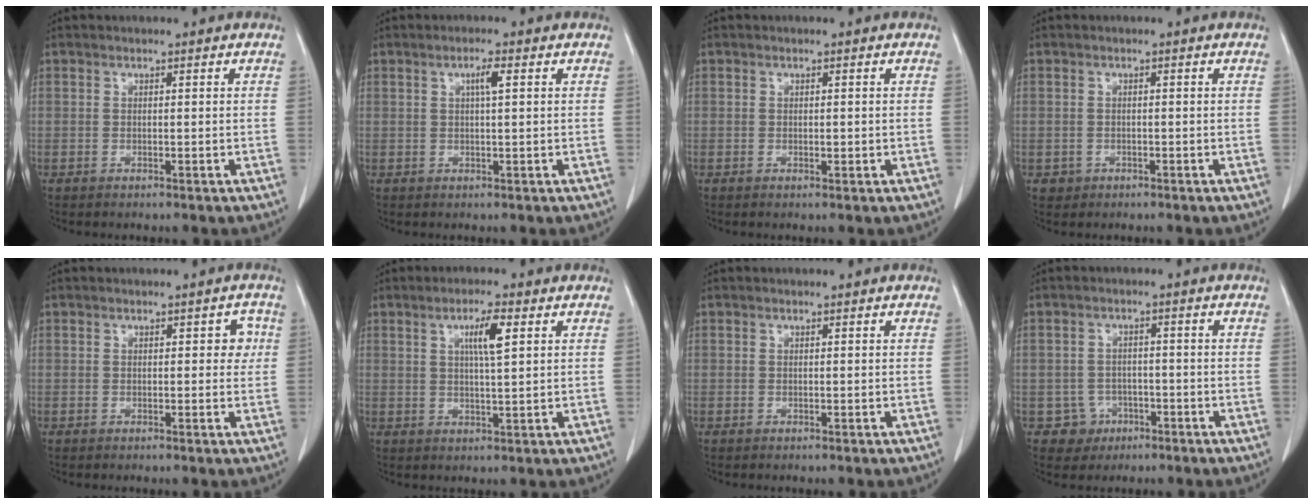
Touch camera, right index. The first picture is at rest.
{"total": 2.2, "force": [0.7, 0.0, 2.1], "torque": [-0.039, 0.001, 0.011]}
{"total": 0.8, "force": [-0.1, 0.5, 0.7], "torque": [-0.009, 0.000, -0.001]}
{"total": 3.1, "force": [-1.4, 2.8, 0.2], "torque": [0.003, 0.012, -0.016]}
{"total": 2.5, "force": [0.4, 1.4, 2.0], "torque": [-0.017, 0.016, 0.004]}
{"total": 4.9, "force": [1.8, 0.3, 4.6], "torque": [-0.079, 0.000, 0.030]}
{"total": 0.0}
{"total": 4.1, "force": [-1.8, 3.7, -0.2], "torque": [0.012, 0.017, -0.023]}